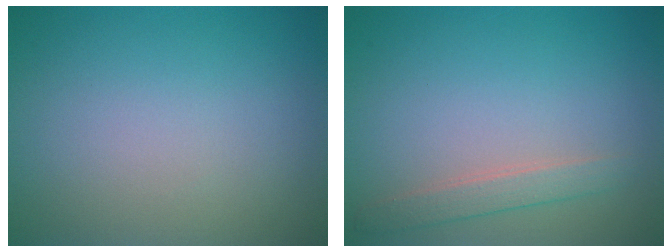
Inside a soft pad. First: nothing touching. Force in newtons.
{"total": 1.7, "press": 1.7, "slide": 0.1}